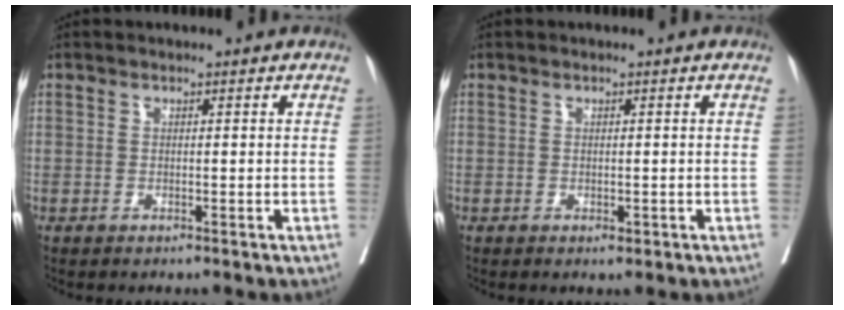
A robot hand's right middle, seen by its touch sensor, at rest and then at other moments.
{"total": 0.8, "force": [-0.3, 0.4, 0.6], "torque": [-0.005, -0.001, -0.002]}